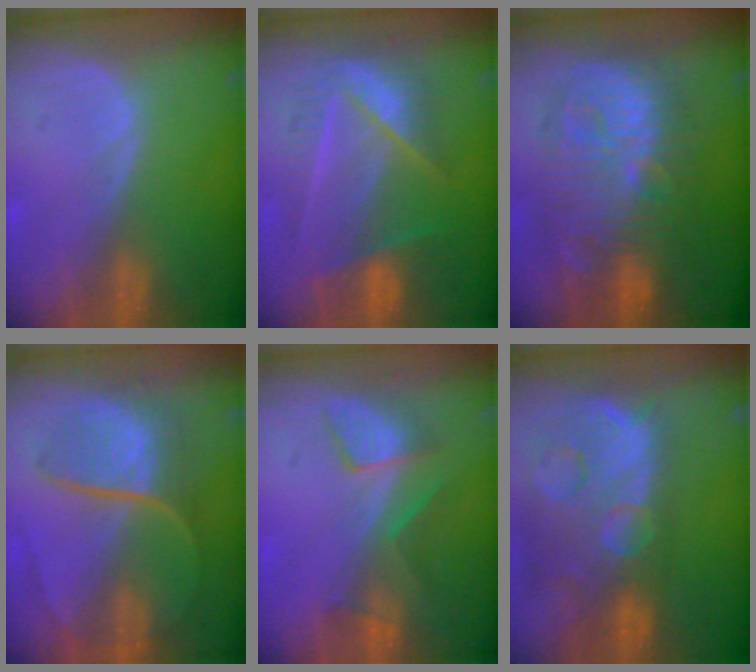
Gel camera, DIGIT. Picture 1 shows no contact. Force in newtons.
{"total": 7.5, "press": 7.4, "slide": 1.1}
{"total": 12.4, "press": 12.3, "slide": 1.0}
{"total": 8.8, "press": 7.6, "slide": 4.5}
{"total": 5.2, "press": 5.0, "slide": 1.2}
{"total": 14.5, "press": 11.7, "slide": 8.4}